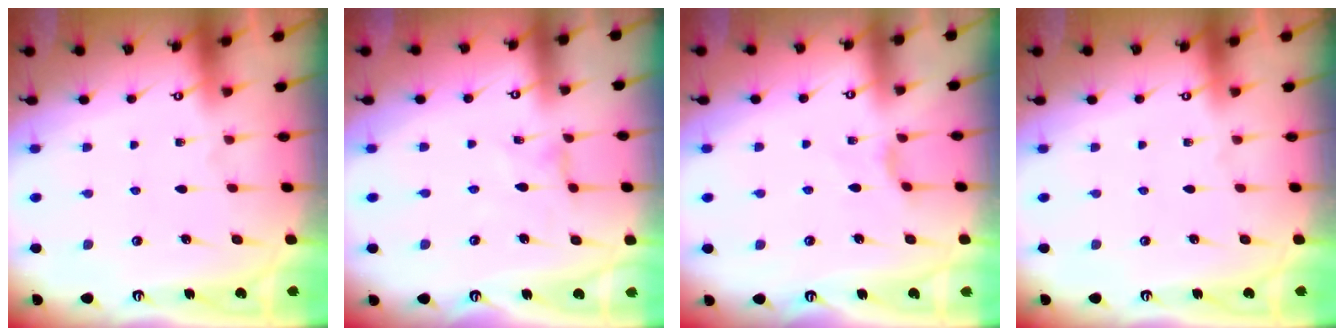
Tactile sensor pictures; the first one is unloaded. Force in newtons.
{"total": 0.6, "press": 0.6, "slide": 0.2}
{"total": 2.1, "press": 2.0, "slide": 0.5}
{"total": 0.0}